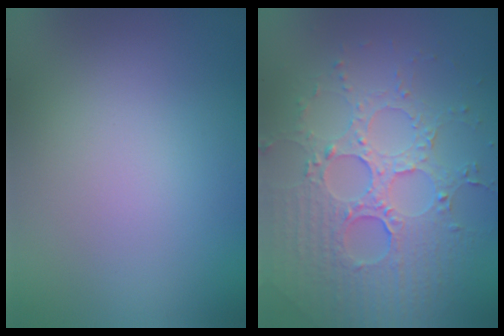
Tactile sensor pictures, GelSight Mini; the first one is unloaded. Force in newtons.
{"total": 5.1, "press": 4.5, "slide": 2.3}